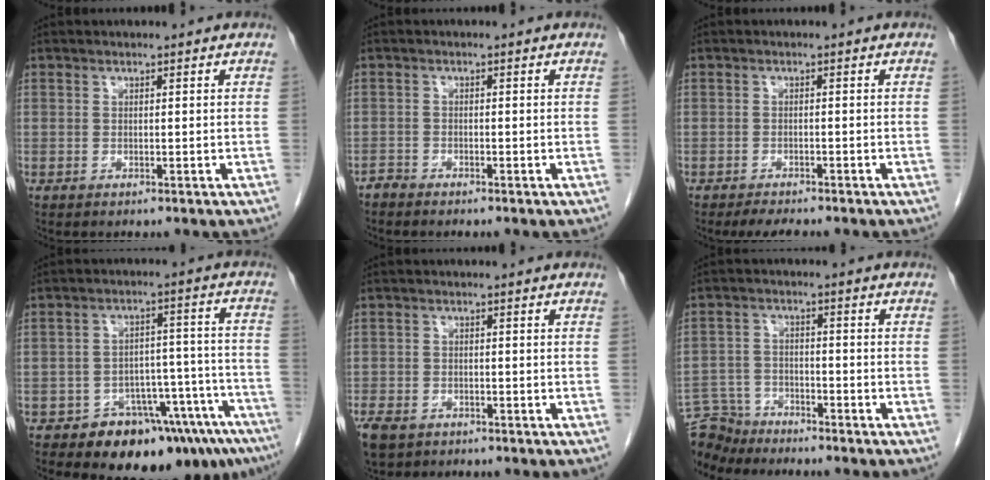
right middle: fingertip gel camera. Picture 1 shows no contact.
{"total": 1.2, "force": [-1.2, 0.2, -0.1], "torque": [0.003, -0.001, -0.024]}
{"total": 2.6, "force": [-2.3, 0.3, 1.1], "torque": [-0.024, -0.009, -0.036]}
{"total": 14.5, "force": [-10.7, 5.2, 8.3], "torque": [-0.046, 0.053, -0.144]}
{"total": 6.6, "force": [-4.4, 4.0, 2.8], "torque": [-0.062, -0.008, -0.069]}
{"total": 7.3, "force": [-6.9, 2.2, -0.3], "torque": [0.003, 0.003, -0.131]}